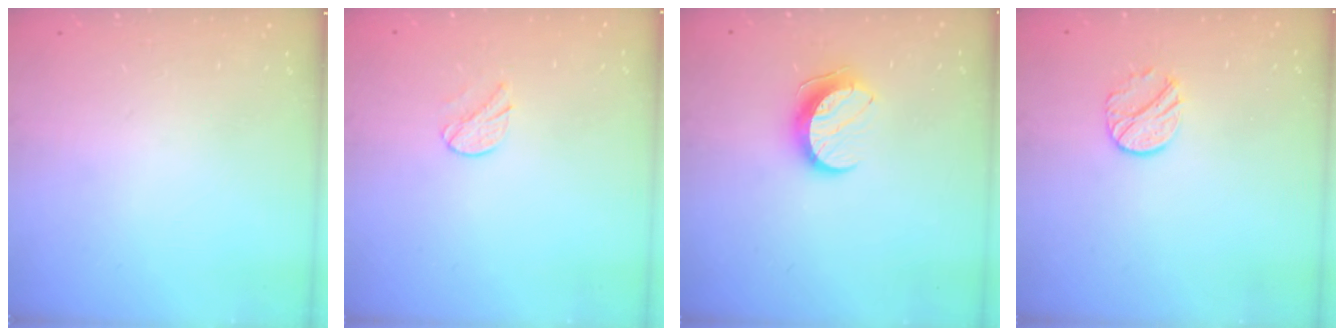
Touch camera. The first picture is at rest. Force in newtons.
{"total": 5.3, "press": 5.3, "slide": 0.6}
{"total": 10.2, "press": 10.1, "slide": 0.8}
{"total": 8.3, "press": 8.3, "slide": 0.3}